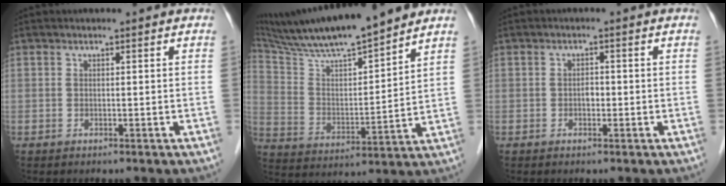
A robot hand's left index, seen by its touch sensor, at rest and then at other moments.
{"total": 16.9, "force": [14.8, 0.8, 8.1], "torque": [-0.148, 0.004, 0.257]}
{"total": 1.3, "force": [-0.7, 0.7, 0.9], "torque": [-0.012, -0.001, -0.014]}